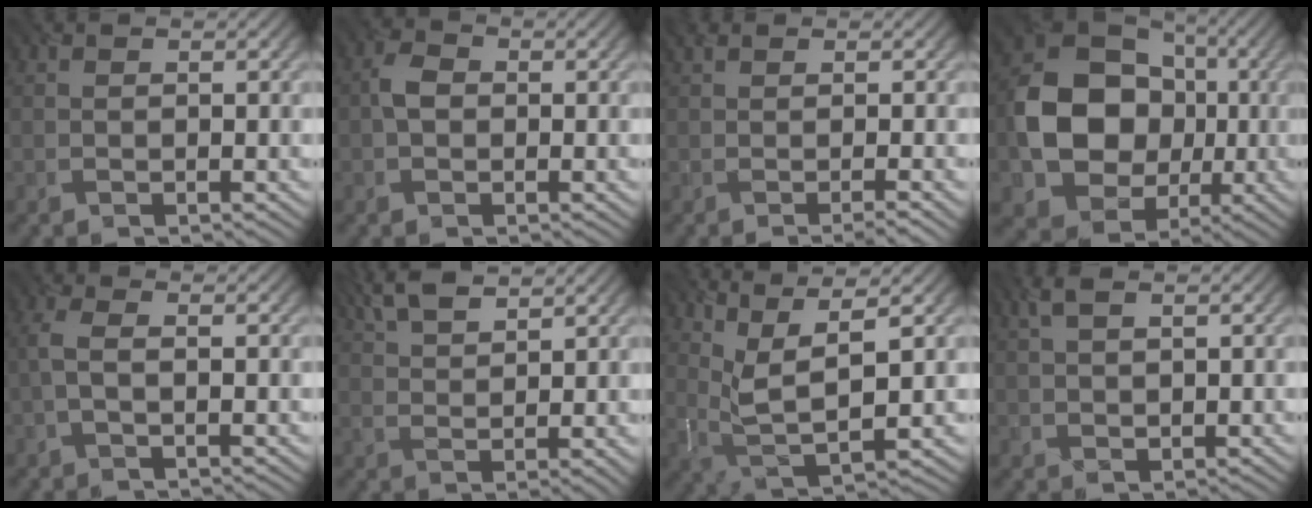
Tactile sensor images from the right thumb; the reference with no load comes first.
{"total": 2.2, "force": [-0.3, 1.9, 1.1], "torque": [-0.022, 0.006, -0.013]}
{"total": 1.8, "force": [-0.4, 0.4, 1.7], "torque": [-0.021, 0.005, -0.012]}
{"total": 13.5, "force": [-1.2, 11.4, 7.1], "torque": [-0.139, -0.009, -0.022]}
{"total": 1.7, "force": [-0.4, 0.7, 1.5], "torque": [-0.046, 0.005, -0.011]}
{"total": 5.5, "force": [4.1, 1.7, 3.2], "torque": [-0.071, 0.015, 0.084]}
{"total": 6.2, "force": [3.2, 1.6, 5.1], "torque": [-0.118, 0.000, 0.073]}
{"total": 2.2, "force": [1.4, 1.3, 1.2], "torque": [-0.035, 0.004, 0.030]}